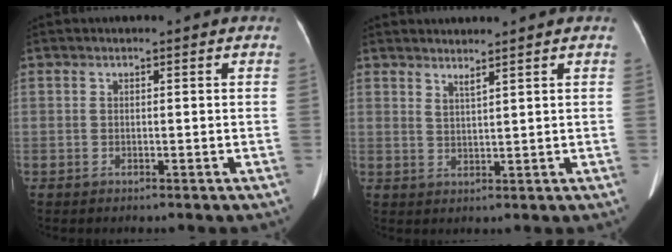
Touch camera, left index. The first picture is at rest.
{"total": 1.7, "force": [1.5, -0.5, 0.8], "torque": [-0.020, -0.016, 0.029]}